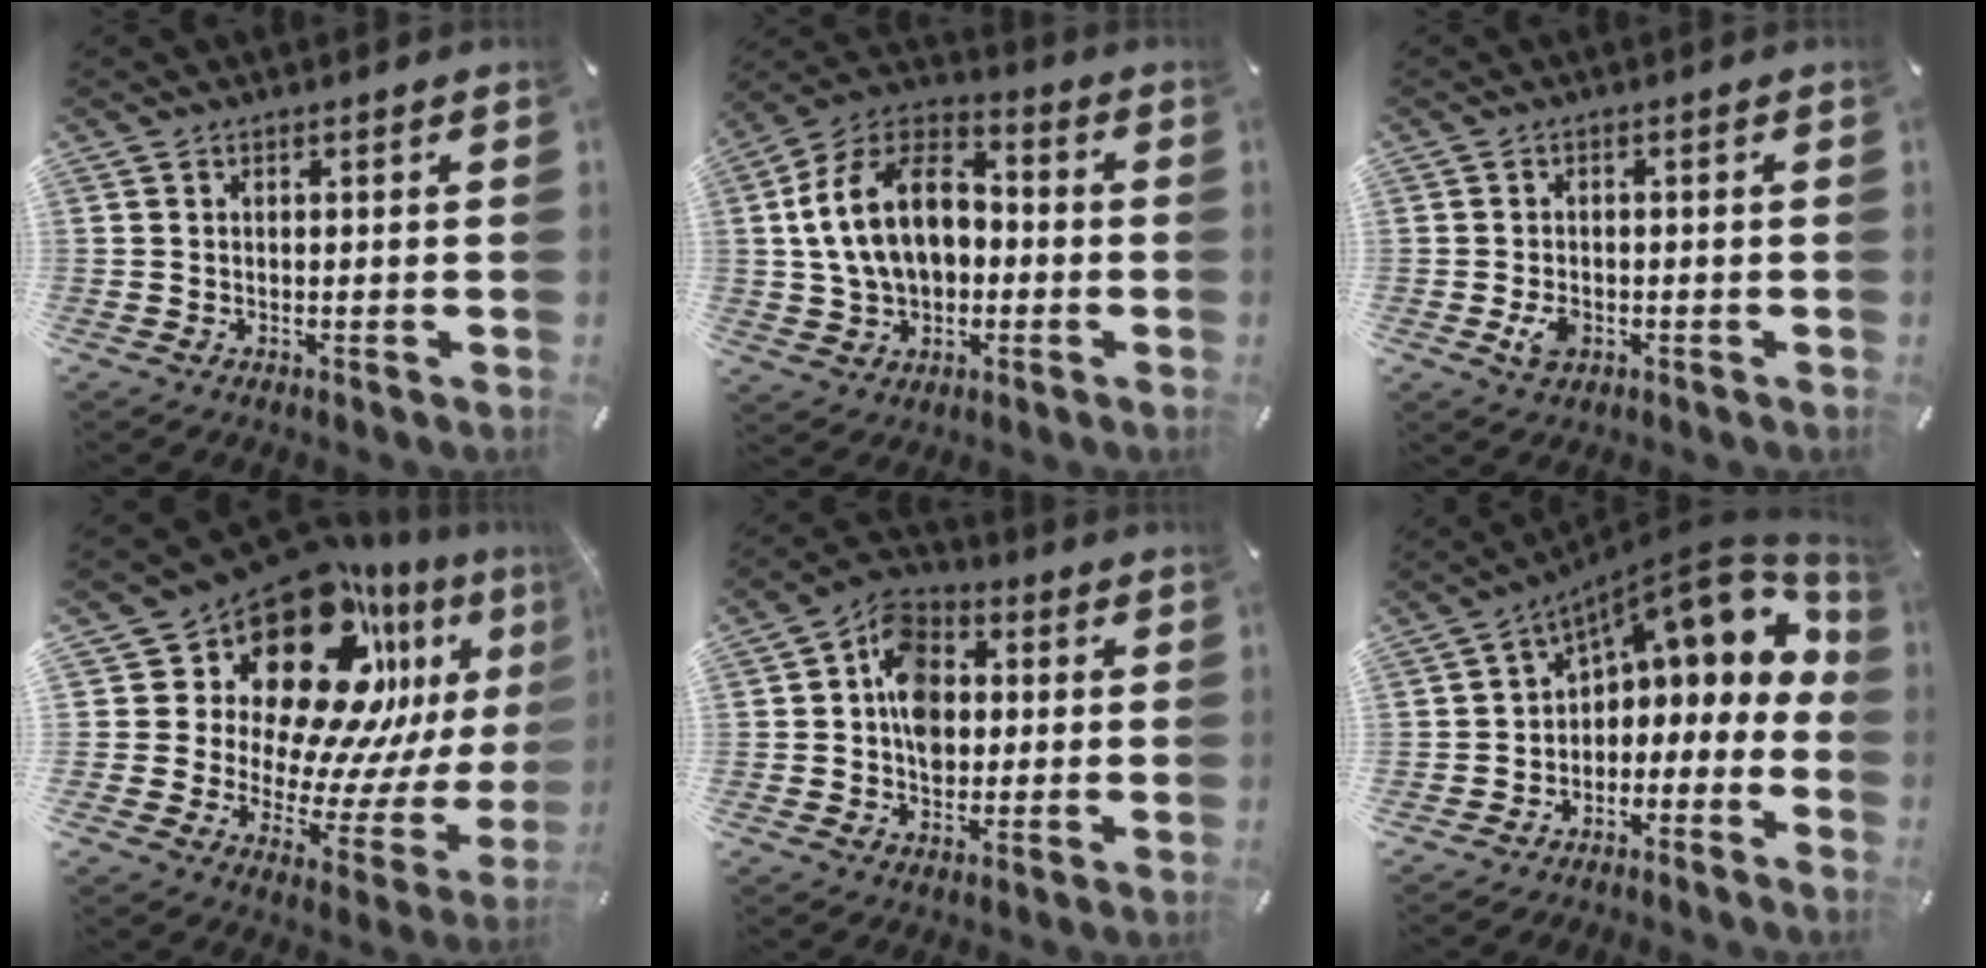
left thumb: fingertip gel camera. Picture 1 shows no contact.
{"total": 17.0, "force": [0.4, 12.6, 11.4], "torque": [-0.245, 0.021, 0.005]}
{"total": 3.6, "force": [-1.2, 2.6, 2.2], "torque": [-0.051, 0.001, -0.023]}
{"total": 25.6, "force": [15.1, 14.7, 14.5], "torque": [-0.239, -0.134, 0.266]}
{"total": 10.9, "force": [0.2, 8.9, 6.3], "torque": [-0.099, 0.015, 0.007]}
{"total": 10.0, "force": [4.9, 5.5, 6.8], "torque": [-0.099, -0.040, 0.080]}